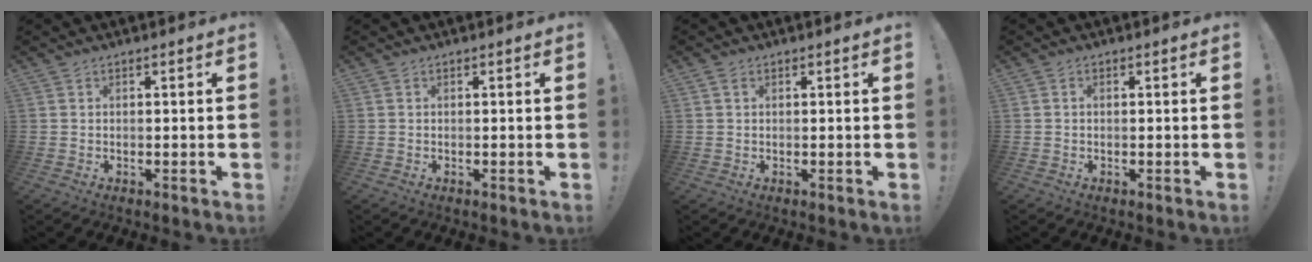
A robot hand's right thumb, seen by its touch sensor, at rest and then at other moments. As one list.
[{"total": 0.0}, {"total": 1.2, "force": [0.6, 0.7, 0.8], "torque": [-0.018, 0.003, 0.010]}, {"total": 0.5, "force": [-0.1, 0.4, 0.4], "torque": [-0.014, 0.005, -0.002]}]